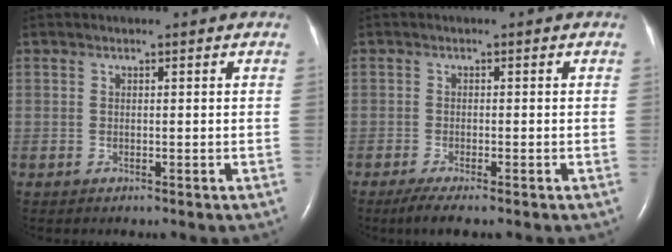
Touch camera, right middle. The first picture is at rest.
{"total": 3.5, "force": [-2.5, 0.3, 2.4], "torque": [-0.044, -0.010, -0.044]}